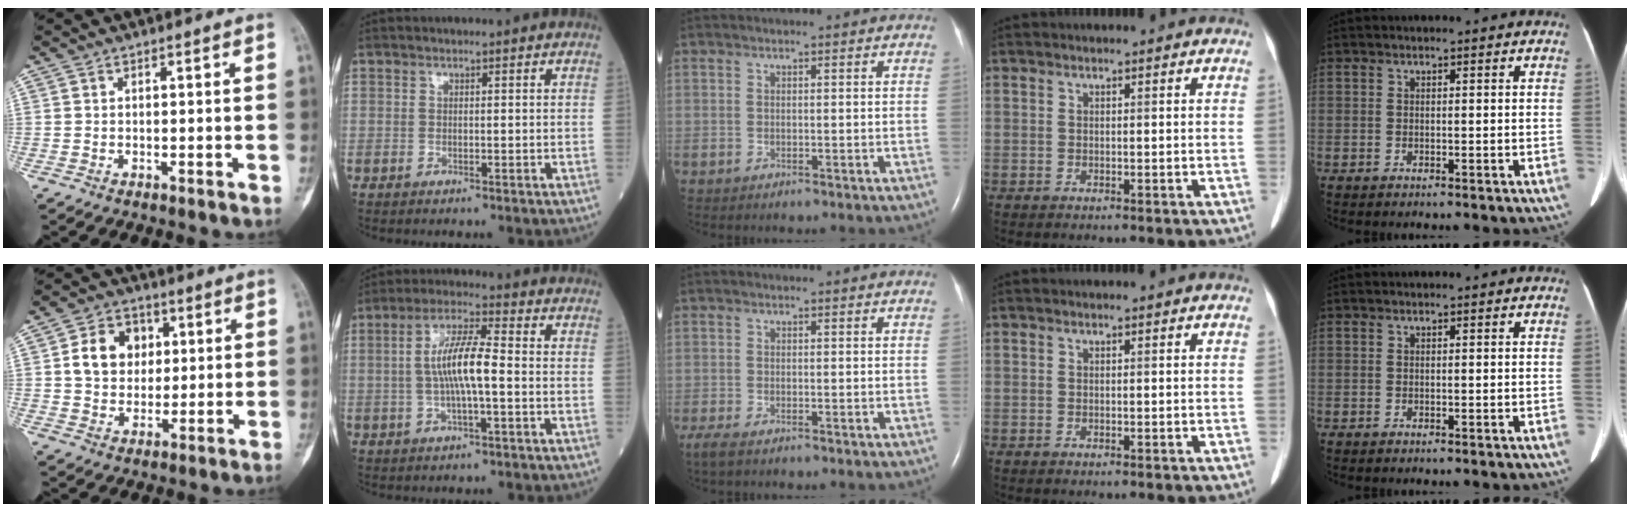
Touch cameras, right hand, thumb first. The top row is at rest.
{"thumb": {"total": 9.9, "force": [2.1, 8.0, 5.4], "torque": [-0.053, 0.001, 0.032]}, "index": {"total": 8.3, "force": [-0.5, 1.2, 8.1], "torque": [-0.160, 0.011, -0.015]}, "middle": {"total": 3.1, "force": [-2.2, 0.9, 2.0], "torque": [-0.048, -0.013, -0.036]}}